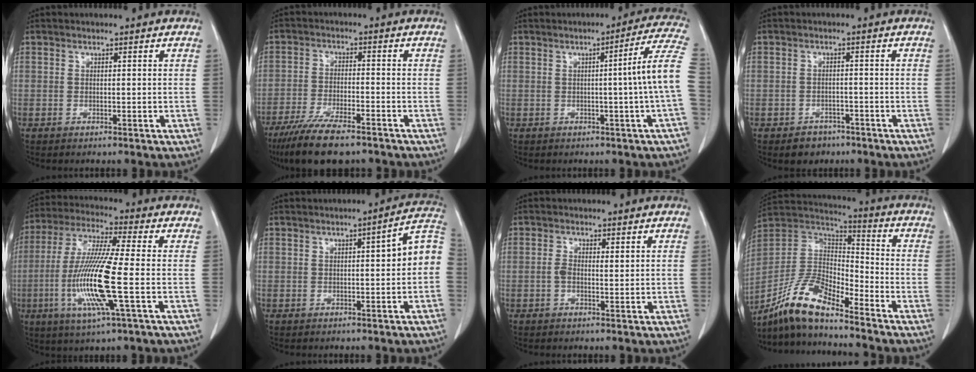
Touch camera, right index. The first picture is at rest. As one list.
[{"total": 11.3, "force": [-8.6, 2.3, 6.8], "torque": [-0.115, -0.024, -0.143]}, {"total": 8.7, "force": [-0.6, -2.0, 8.5], "torque": [-0.099, 0.008, -0.010]}, {"total": 3.2, "force": [-2.2, 2.3, 0.6], "torque": [-0.008, 0.009, -0.027]}, {"total": 14.4, "force": [-3.3, 0.1, 14.0], "torque": [-0.292, -0.015, -0.070]}, {"total": 6.3, "force": [-0.1, 0.8, 6.2], "torque": [-0.075, 0.021, -0.008]}, {"total": 1.9, "force": [0.1, 0.8, 1.7], "torque": [-0.037, 0.007, 0.002]}, {"total": 12.2, "force": [-9.7, 2.7, 6.8], "torque": [-0.144, 0.014, -0.187]}]